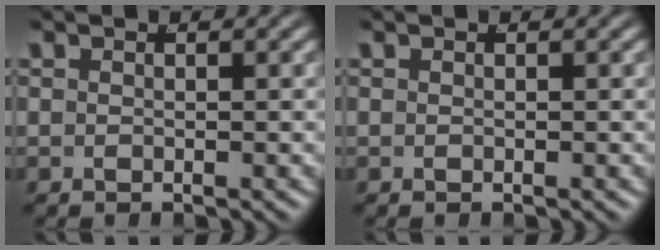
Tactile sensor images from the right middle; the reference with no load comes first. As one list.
[{"total": 0.0}]